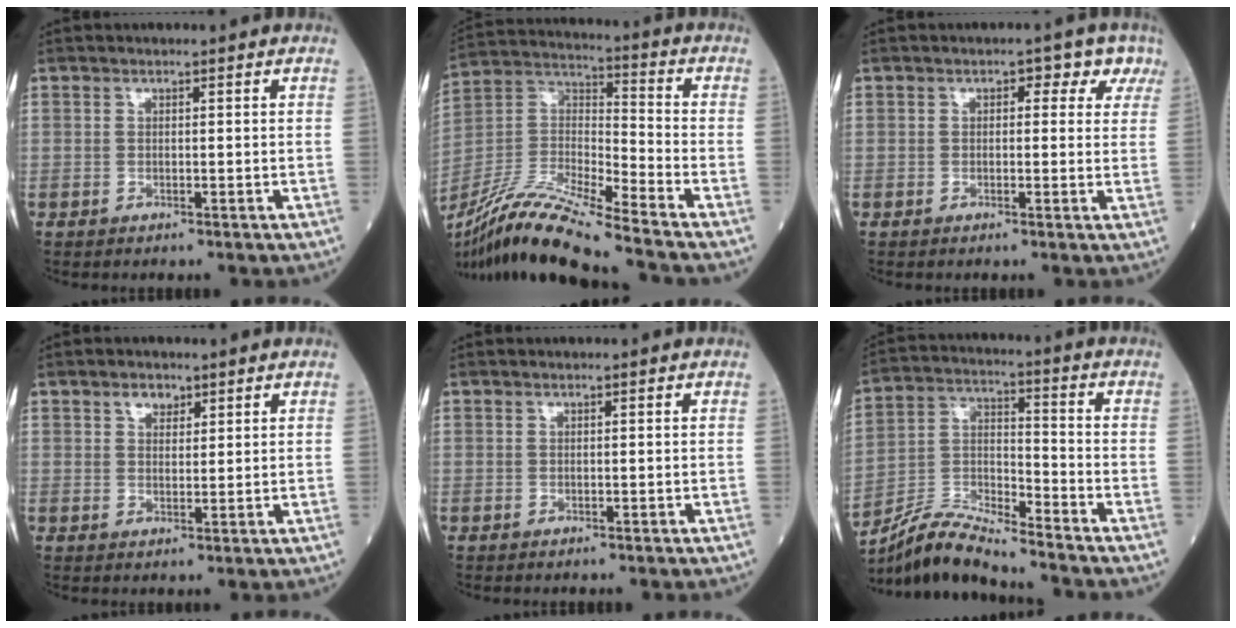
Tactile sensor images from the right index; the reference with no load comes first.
{"total": 18.8, "force": [-15.8, 0.2, 10.1], "torque": [-0.222, -0.019, -0.301]}
{"total": 3.8, "force": [1.7, 2.4, 2.4], "torque": [-0.011, 0.020, 0.011]}
{"total": 2.4, "force": [1.6, 1.5, 1.2], "torque": [-0.020, 0.003, 0.027]}
{"total": 0.0}
{"total": 10.4, "force": [-9.9, 0.1, 3.1], "torque": [-0.065, 0.009, -0.186]}